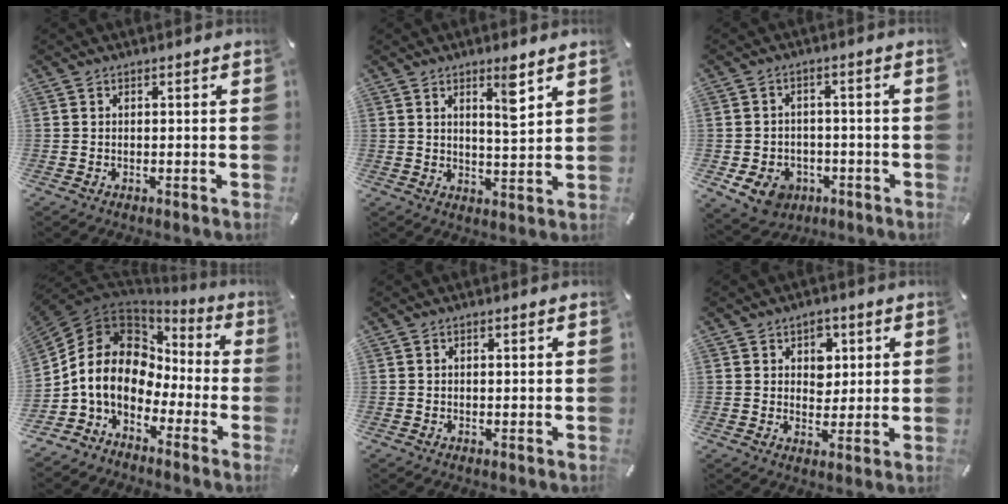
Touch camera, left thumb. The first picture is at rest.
{"total": 6.8, "force": [4.0, 1.2, 5.4], "torque": [-0.075, -0.027, 0.057]}
{"total": 8.0, "force": [-3.7, 6.3, 3.3], "torque": [-0.077, 0.020, -0.070]}
{"total": 12.1, "force": [-1.8, 10.0, 6.6], "torque": [-0.167, 0.000, -0.043]}
{"total": 0.6, "force": [0.1, 0.4, 0.4], "torque": [-0.008, 0.002, 0.001]}
{"total": 5.6, "force": [2.0, 4.6, 2.5], "torque": [-0.023, -0.007, 0.027]}